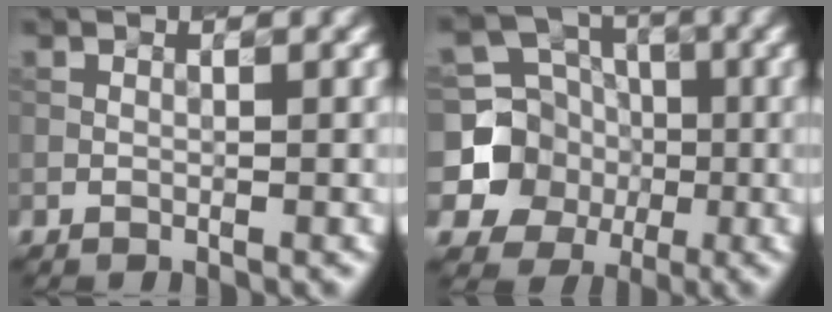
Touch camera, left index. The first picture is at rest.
{"total": 7.1, "force": [-1.1, 6.7, 2.1], "torque": [-0.040, -0.005, -0.041]}